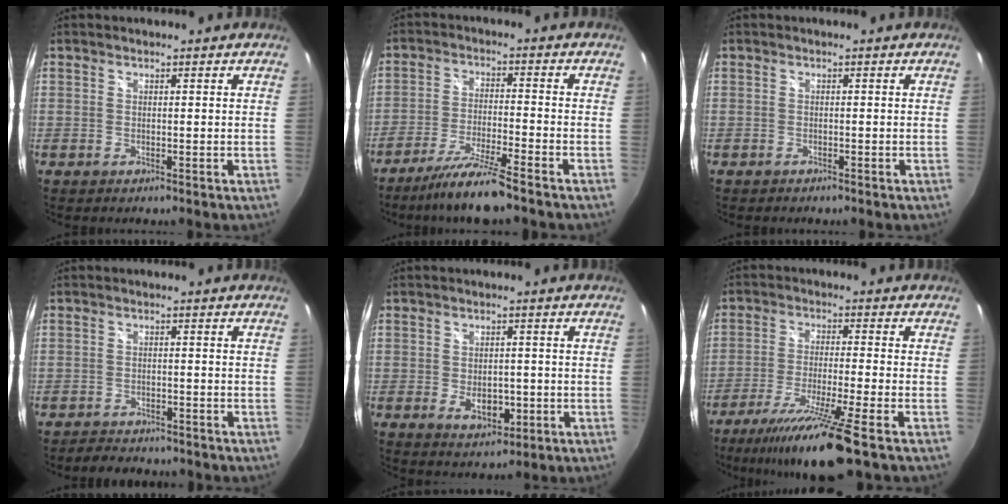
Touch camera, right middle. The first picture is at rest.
{"total": 8.8, "force": [-7.5, -0.8, 4.6], "torque": [-0.106, -0.008, -0.135]}
{"total": 0.8, "force": [-0.8, 0.3, 0.1], "torque": [-0.006, -0.003, -0.013]}
{"total": 4.7, "force": [-4.3, 1.7, 1.0], "torque": [-0.034, -0.001, -0.064]}
{"total": 5.5, "force": [-1.6, 3.6, 3.9], "torque": [-0.068, -0.008, -0.018]}
{"total": 13.6, "force": [-10.2, -1.0, 9.0], "torque": [-0.190, -0.039, -0.174]}